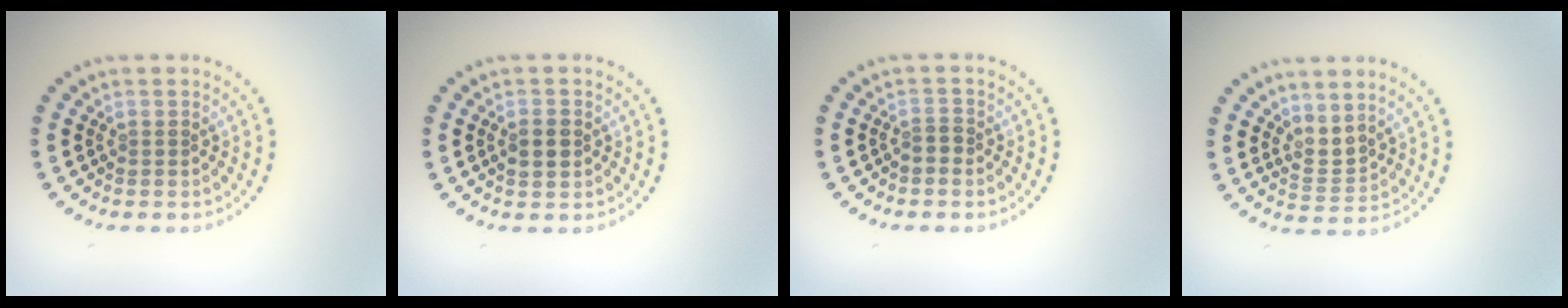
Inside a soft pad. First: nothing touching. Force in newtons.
{"total": 1.7, "press": 1.7, "slide": 0.1}
{"total": 1.2, "press": 0.9, "slide": 0.8}
{"total": 2.0, "press": 1.4, "slide": 1.3}